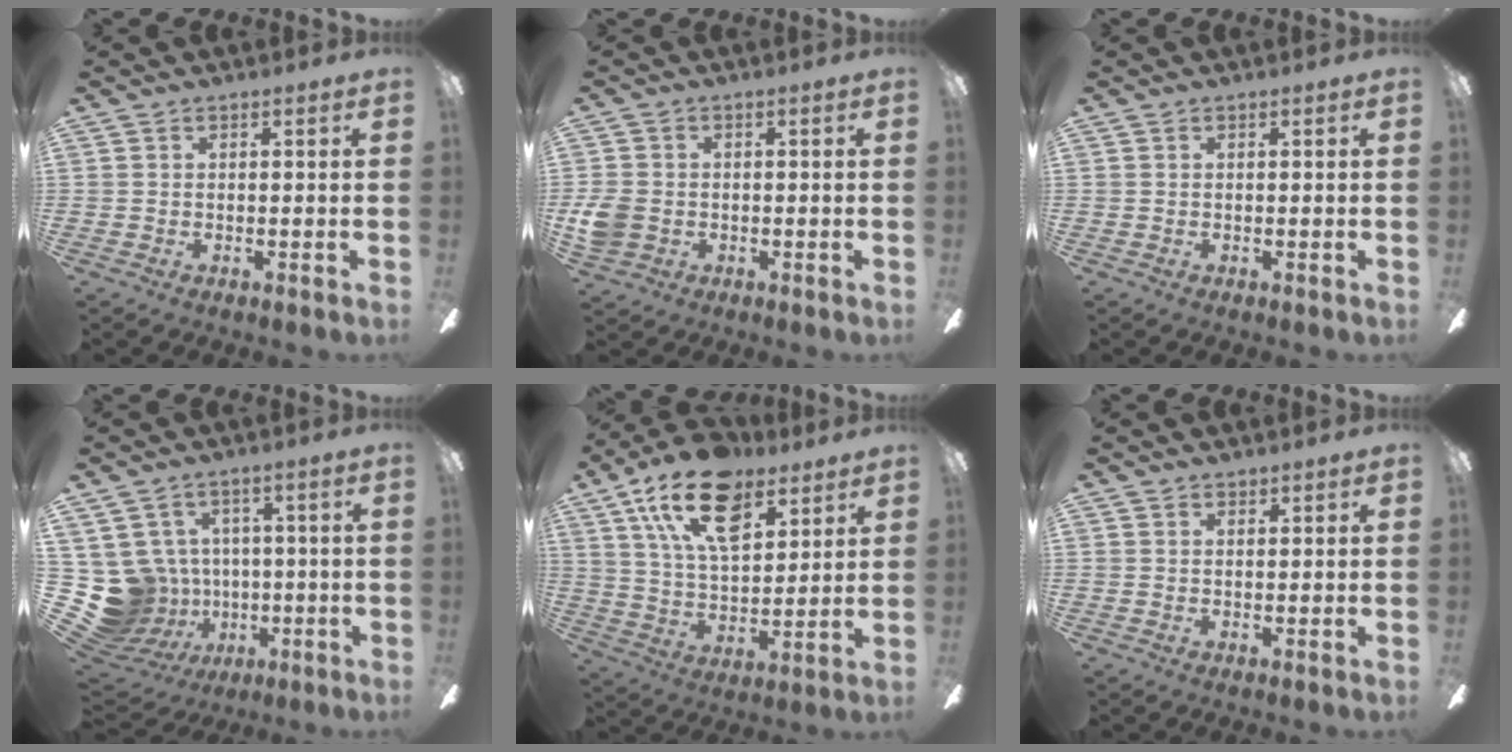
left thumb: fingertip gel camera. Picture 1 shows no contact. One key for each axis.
{"total": 6.0, "fx": -0.9, "fy": 5.0, "fz": 3.1, "tx": -0.073, "ty": 0.004, "tz": -0.016}
{"total": 0.0}
{"total": 13.5, "fx": -0.6, "fy": 12.8, "fz": 4.2, "tx": -0.143, "ty": -0.015, "tz": 0.016}
{"total": 19.8, "fx": 11.2, "fy": 10.3, "fz": 12.7, "tx": -0.230, "ty": -0.040, "tz": 0.198}
{"total": 1.2, "fx": 1.1, "fy": 0.5, "fz": 0.1, "tx": -0.002, "ty": -0.001, "tz": 0.022}